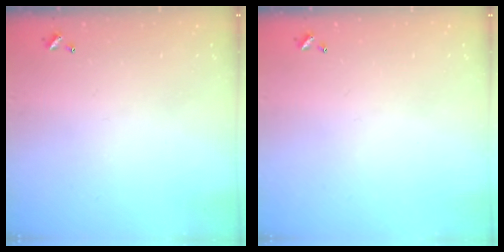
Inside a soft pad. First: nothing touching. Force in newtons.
{"total": 0.0}